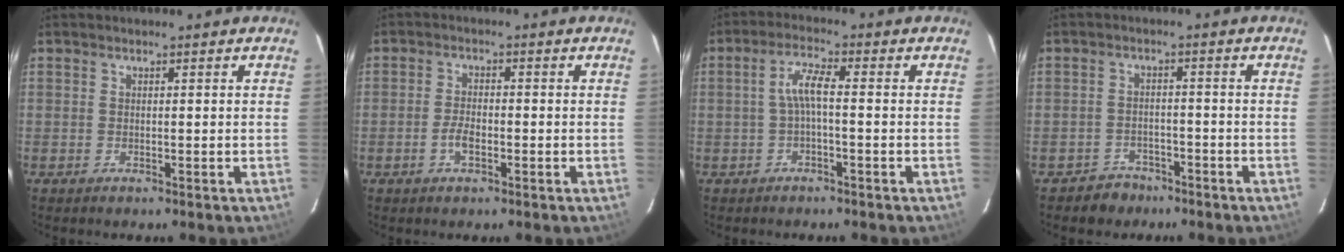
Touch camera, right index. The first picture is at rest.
{"total": 3.2, "force": [-1.4, 1.4, 2.5], "torque": [-0.055, 0.003, -0.026]}
{"total": 3.9, "force": [-0.7, 0.6, 3.8], "torque": [-0.080, 0.010, -0.013]}
{"total": 4.4, "force": [-3.3, 2.9, 0.2], "torque": [-0.016, 0.017, -0.048]}